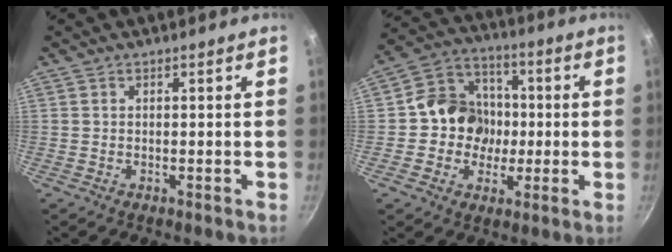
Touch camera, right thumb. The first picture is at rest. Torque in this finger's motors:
{"motor_torque": [1.17, 1.10, 0.20, -0.41, 0.00]}